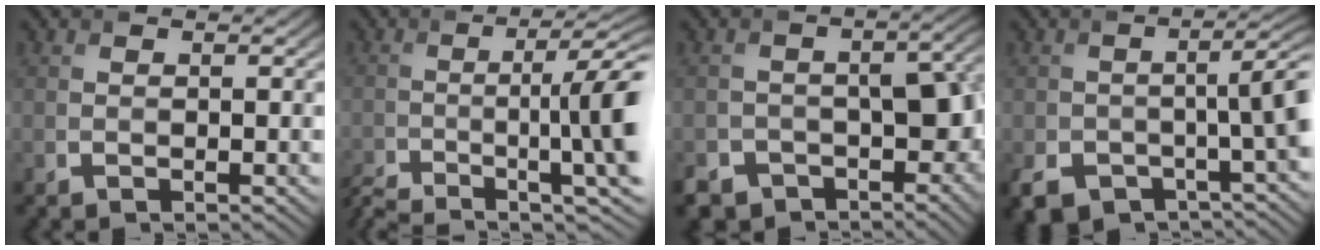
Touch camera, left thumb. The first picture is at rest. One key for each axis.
{"total": 14.2, "fx": -6.2, "fy": 3.0, "fz": 12.5, "tx": -0.175, "ty": -0.008, "tz": -0.098}
{"total": 11.2, "fx": -5.4, "fy": 7.6, "fz": 6.3, "tx": -0.092, "ty": -0.039, "tz": -0.074}
{"total": 9.9, "fx": -5.1, "fy": 4.8, "fz": 7.0, "tx": -0.115, "ty": -0.034, "tz": -0.080}